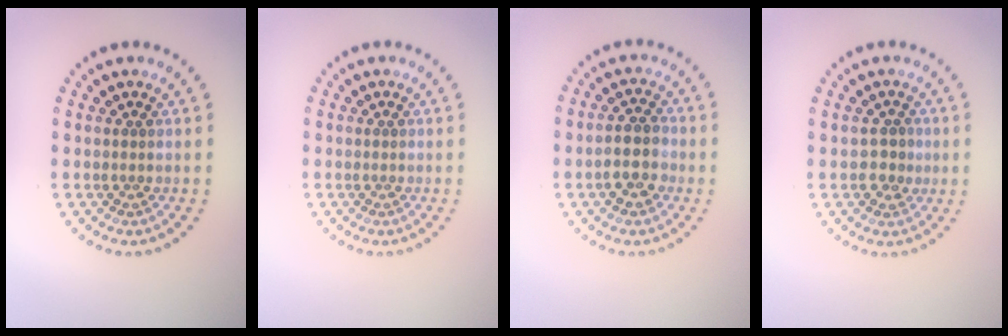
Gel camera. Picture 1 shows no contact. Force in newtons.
{"total": 0.0}
{"total": 3.1, "press": 3.0, "slide": 0.8}
{"total": 1.9, "press": 1.8, "slide": 0.6}